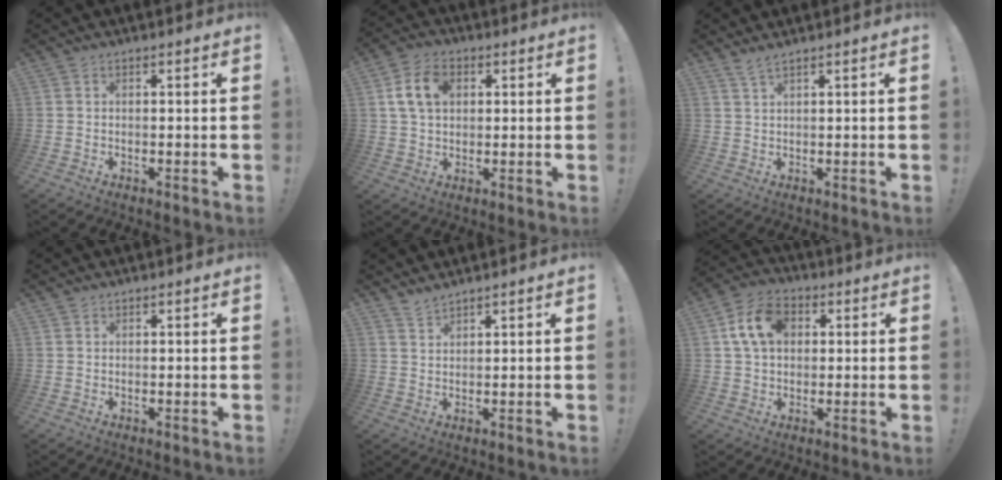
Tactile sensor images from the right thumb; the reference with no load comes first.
{"total": 9.7, "force": [2.6, 6.7, 6.6], "torque": [-0.113, 0.010, 0.052]}
{"total": 2.4, "force": [2.0, 0.1, 1.3], "torque": [-0.031, -0.007, 0.037]}
{"total": 0.7, "force": [0.7, 0.3, 0.0], "torque": [0.005, -0.003, 0.012]}
{"total": 2.6, "force": [2.5, 0.3, 0.6], "torque": [-0.009, -0.017, 0.046]}
{"total": 11.8, "force": [3.5, 8.6, 7.4], "torque": [-0.117, 0.012, 0.070]}